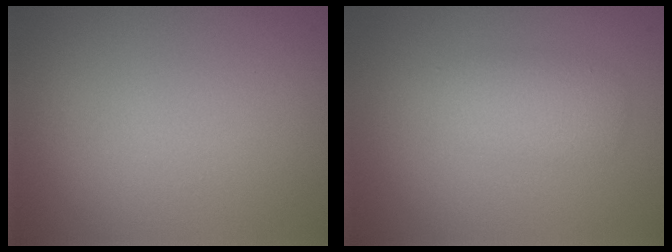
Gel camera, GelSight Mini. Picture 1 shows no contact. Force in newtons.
{"total": 2.3, "press": 2.3, "slide": 0.1}